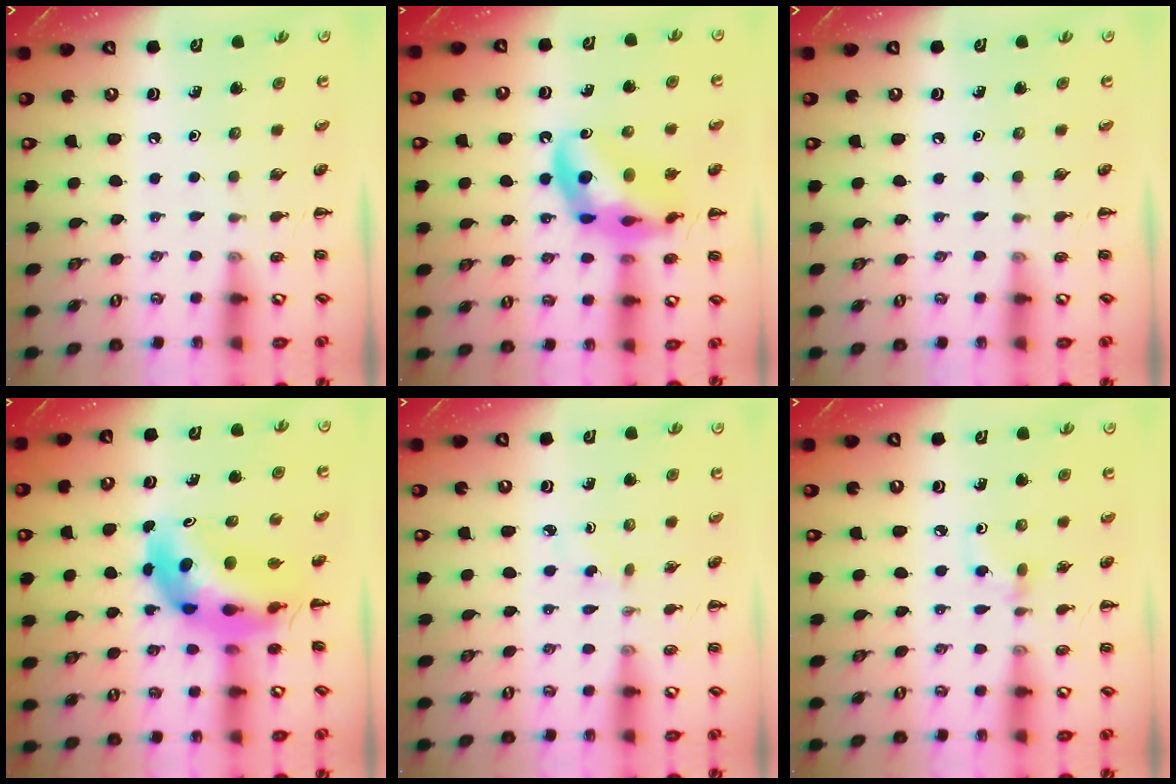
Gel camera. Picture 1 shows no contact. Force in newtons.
{"total": 16.3, "press": 15.9, "slide": 3.5}
{"total": 0.0}
{"total": 11.2, "press": 10.6, "slide": 3.6}
{"total": 2.3, "press": 2.1, "slide": 0.9}
{"total": 2.6, "press": 2.4, "slide": 1.0}